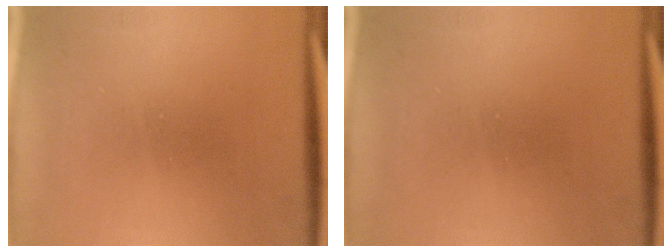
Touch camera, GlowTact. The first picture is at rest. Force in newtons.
{"total": 0.0}